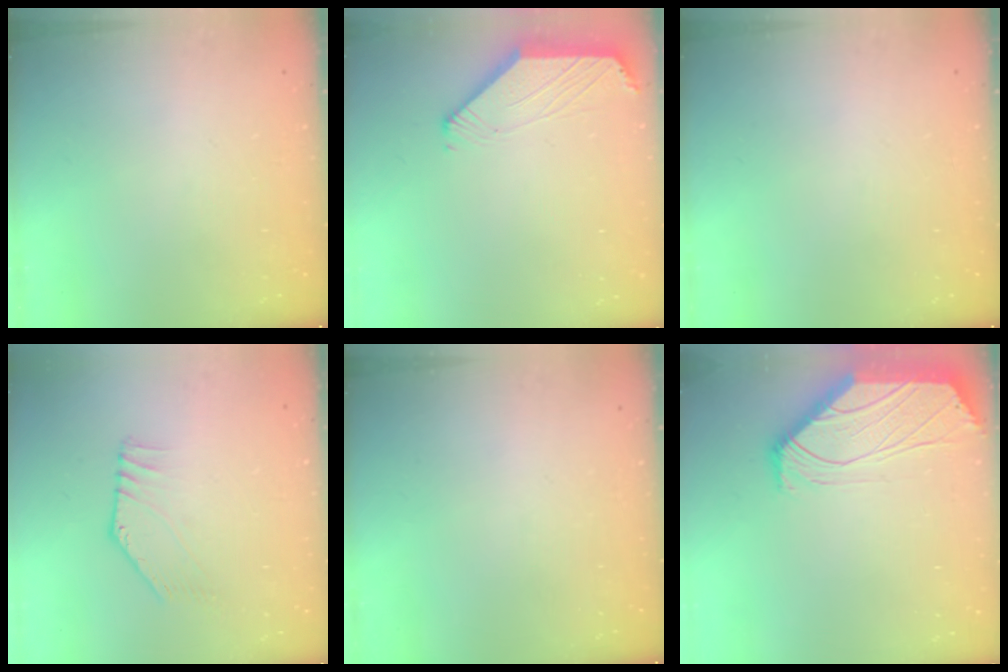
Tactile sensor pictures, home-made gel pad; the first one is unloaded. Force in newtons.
{"total": 0.8, "press": 0.8, "slide": 0.1}
{"total": 0.0}
{"total": 2.8, "press": 2.8, "slide": 0.1}
{"total": 0.0}
{"total": 0.7, "press": 0.5, "slide": 0.4}